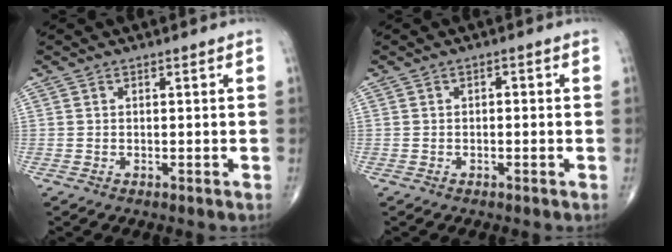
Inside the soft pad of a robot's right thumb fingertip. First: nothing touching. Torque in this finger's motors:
{"motor_torque": [-0.43, -0.13, 0.09, 0.26, 0.03]}